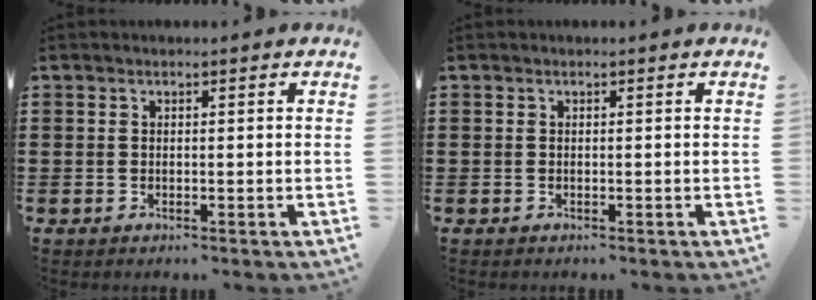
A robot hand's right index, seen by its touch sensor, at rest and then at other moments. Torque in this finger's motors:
{"motor_torque": [-0.22, -0.02, -0.05, 0.01]}